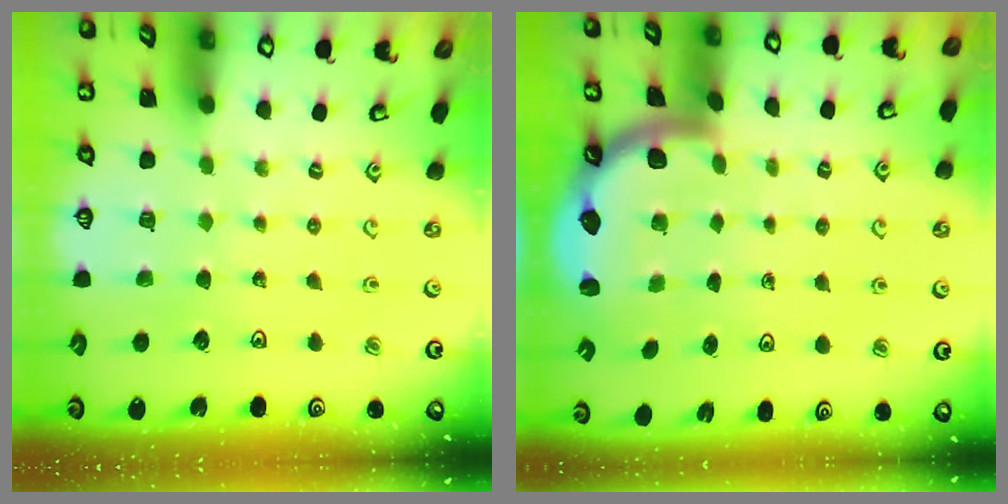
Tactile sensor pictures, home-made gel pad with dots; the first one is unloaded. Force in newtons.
{"total": 2.2, "press": 2.2, "slide": 0.3}